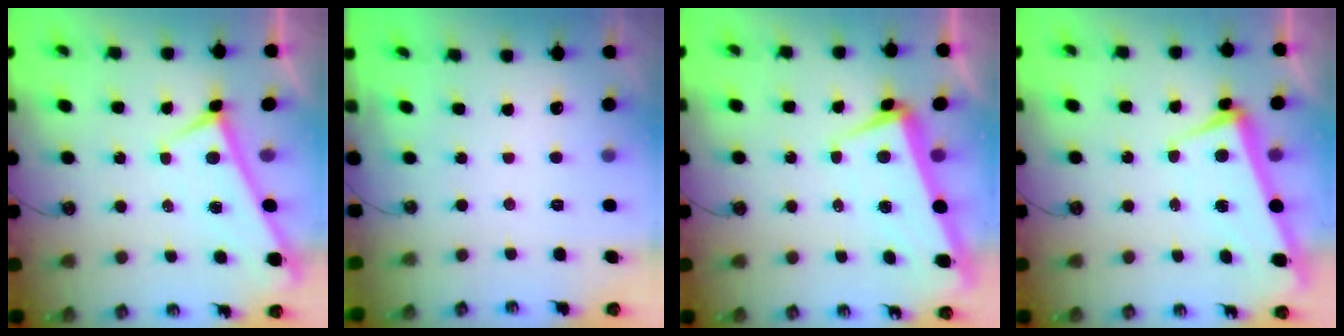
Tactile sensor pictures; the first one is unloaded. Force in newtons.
{"total": 0.0}
{"total": 2.1, "press": 0.5, "slide": 2.1}
{"total": 2.2, "press": 2.1, "slide": 0.9}